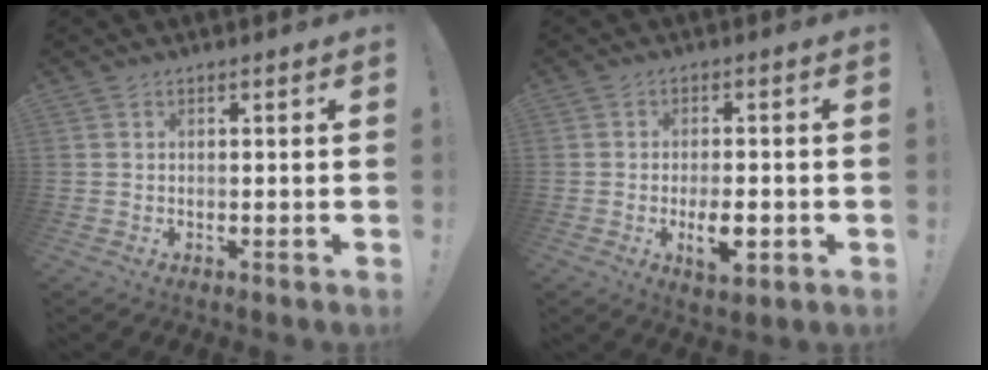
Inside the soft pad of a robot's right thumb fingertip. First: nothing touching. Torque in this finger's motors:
{"motor_torque": [0.79, 0.82, 0.28, -0.40, 0.21]}